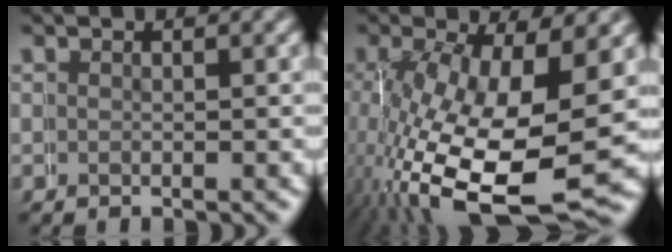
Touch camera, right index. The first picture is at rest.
{"total": 11.3, "force": [-1.8, 5.9, 9.4], "torque": [-0.208, -0.062, 0.014]}